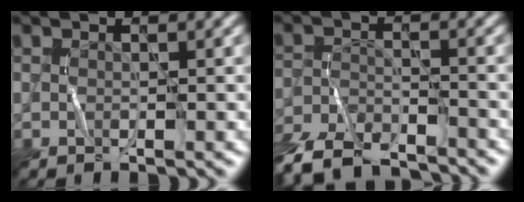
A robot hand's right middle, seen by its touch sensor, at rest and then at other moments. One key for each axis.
{"total": 8.5, "fx": -7.8, "fy": 2.2, "fz": 2.4, "tx": -0.046, "ty": -0.019, "tz": -0.140}